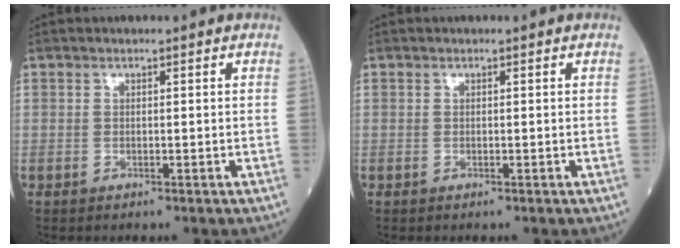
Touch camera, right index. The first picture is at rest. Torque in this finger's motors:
{"motor_torque": [-0.17, -0.01, -0.07, -0.01]}